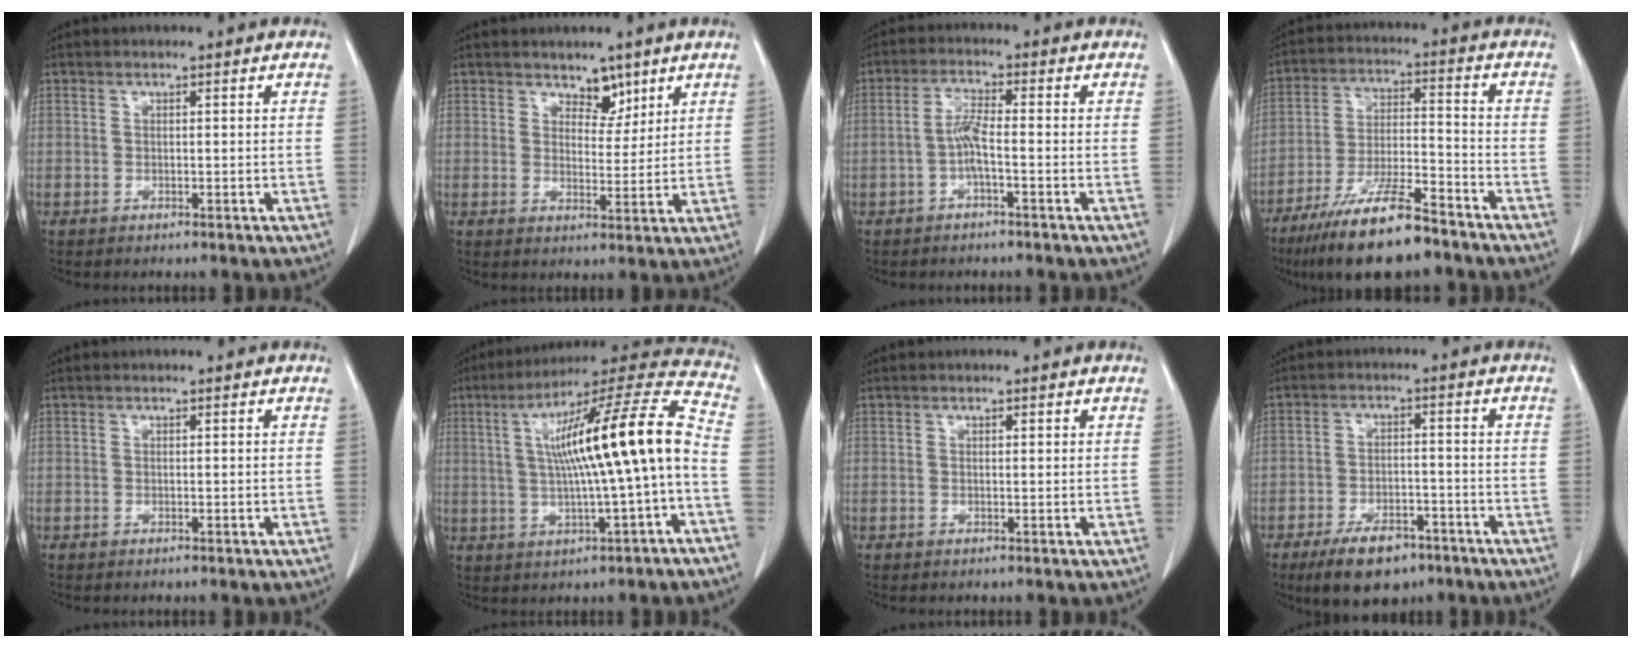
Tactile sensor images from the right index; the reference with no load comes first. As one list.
[{"total": 4.0, "force": [3.0, 2.2, 1.5], "torque": [-0.013, -0.004, 0.050]}, {"total": 3.6, "force": [-1.1, 0.3, 3.5], "torque": [-0.071, 0.005, -0.025]}, {"total": 13.7, "force": [-10.2, 2.3, 8.9], "torque": [-0.167, -0.022, -0.180]}, {"total": 0.0}, {"total": 17.6, "force": [0.2, 0.7, 17.6], "torque": [-0.276, 0.034, 0.003]}, {"total": 0.5, "force": [0.4, 0.2, 0.3], "torque": [-0.005, -0.001, 0.005]}, {"total": 7.4, "force": [-4.7, 3.8, 4.1], "torque": [-0.070, -0.001, -0.072]}]